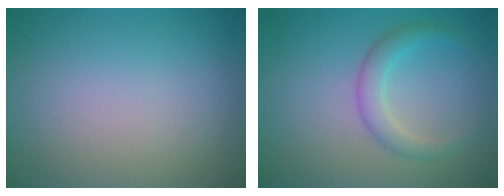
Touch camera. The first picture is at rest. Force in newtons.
{"total": 2.3, "press": 2.3, "slide": 0.0}